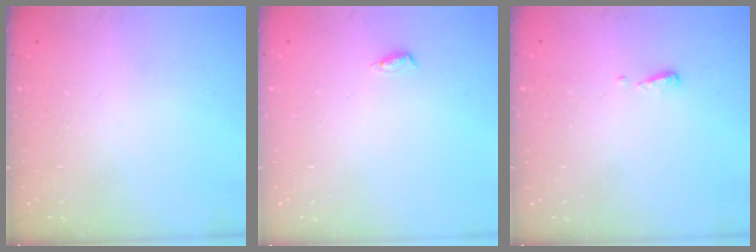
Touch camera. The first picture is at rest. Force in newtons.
{"total": 4.4, "press": 4.1, "slide": 1.5}
{"total": 4.3, "press": 4.2, "slide": 0.4}